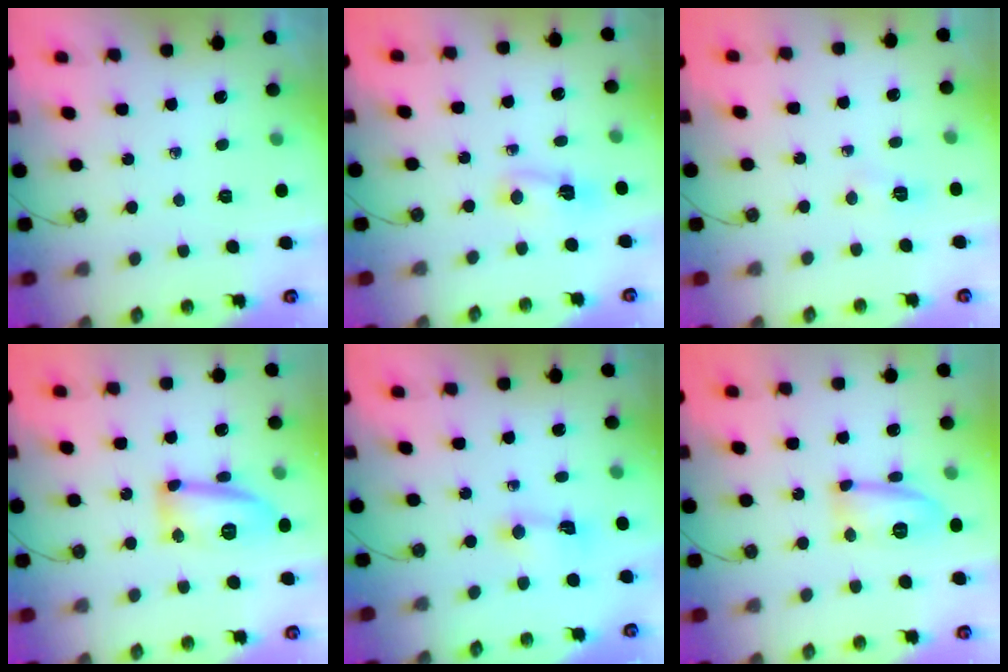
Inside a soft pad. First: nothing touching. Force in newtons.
{"total": 2.4, "press": 2.3, "slide": 0.6}
{"total": 2.5, "press": 2.4, "slide": 0.4}
{"total": 13.9, "press": 13.9, "slide": 1.1}
{"total": 1.5, "press": 1.5, "slide": 0.1}
{"total": 11.3, "press": 11.2, "slide": 0.7}